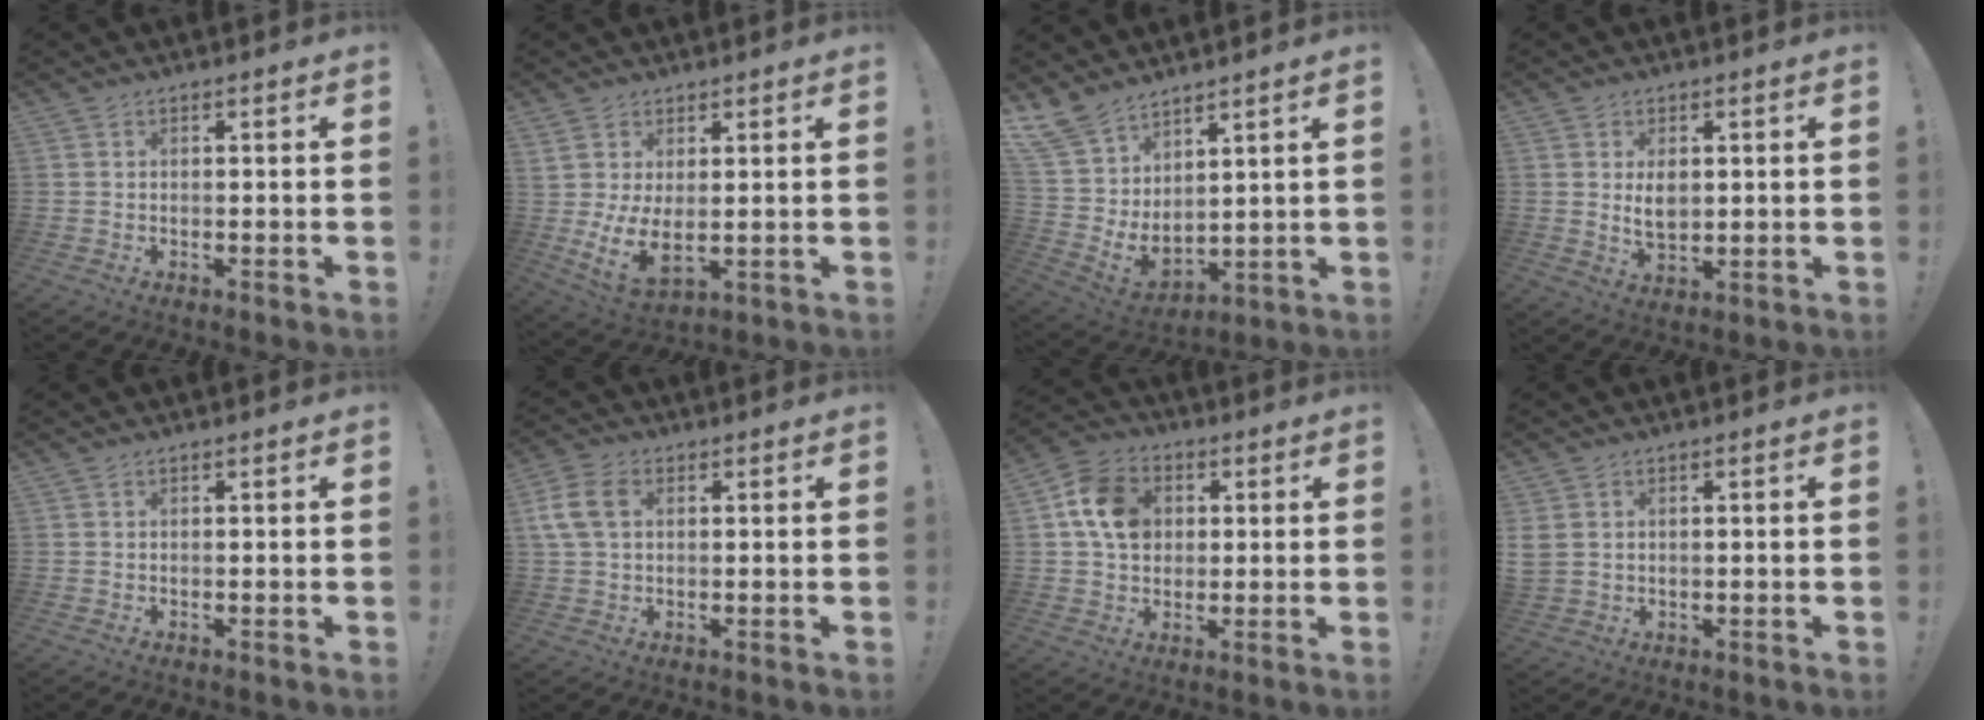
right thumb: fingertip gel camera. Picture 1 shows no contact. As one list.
[{"total": 8.6, "force": [2.5, 4.6, 6.8], "torque": [-0.123, -0.030, 0.052]}, {"total": 9.2, "force": [6.8, 4.9, 3.7], "torque": [-0.095, -0.066, 0.133]}, {"total": 5.6, "force": [1.4, 3.7, 4.0], "torque": [-0.054, -0.007, 0.022]}, {"total": 0.0}, {"total": 9.4, "force": [2.2, 6.4, 6.5], "torque": [-0.142, 0.009, 0.044]}, {"total": 12.9, "force": [2.7, 10.4, 7.1], "torque": [-0.115, 0.008, 0.059]}, {"total": 3.5, "force": [1.2, 3.0, 1.5], "torque": [-0.029, 0.001, 0.022]}]